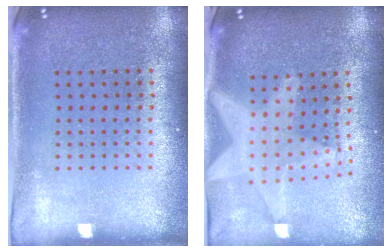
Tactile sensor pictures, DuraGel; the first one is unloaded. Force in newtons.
{"total": 2.1, "press": 1.7, "slide": 1.2}